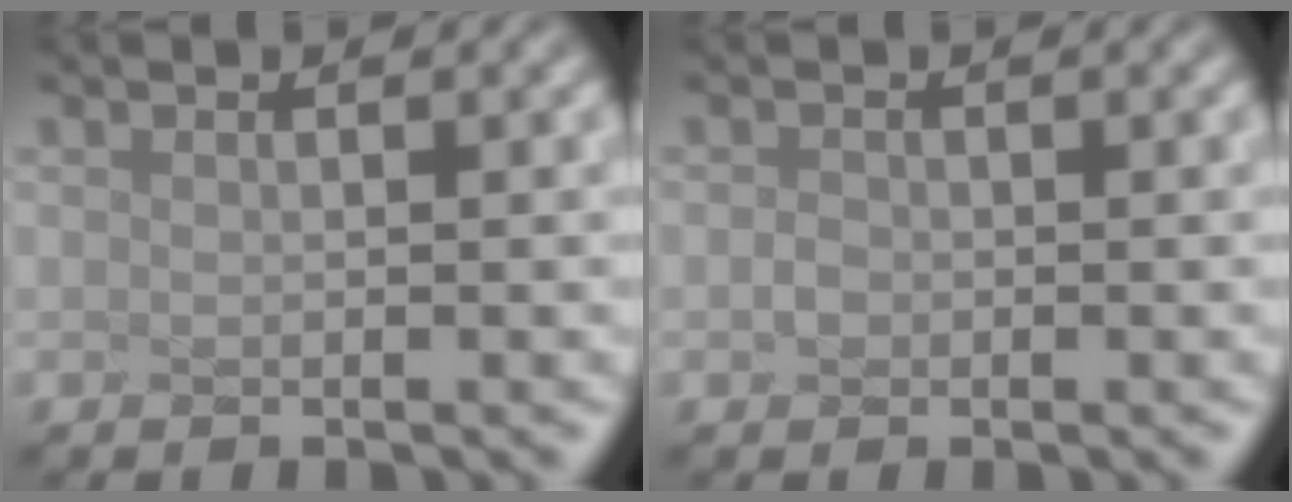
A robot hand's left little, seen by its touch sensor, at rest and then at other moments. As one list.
[{"total": 1.8, "force": [-1.2, -0.8, -1.0], "torque": [-0.020, -0.001, 0.021]}]